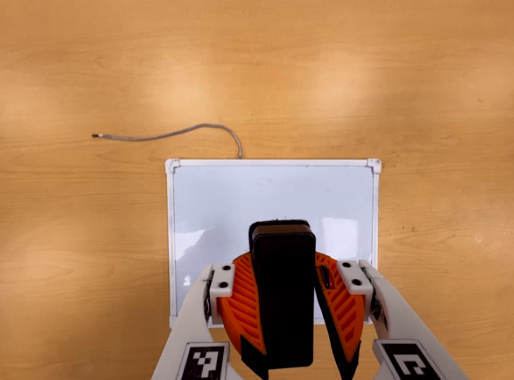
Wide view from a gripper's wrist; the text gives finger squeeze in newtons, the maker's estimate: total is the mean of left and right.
{"total": 9.8, "left": 9.8, "right": 9.9}